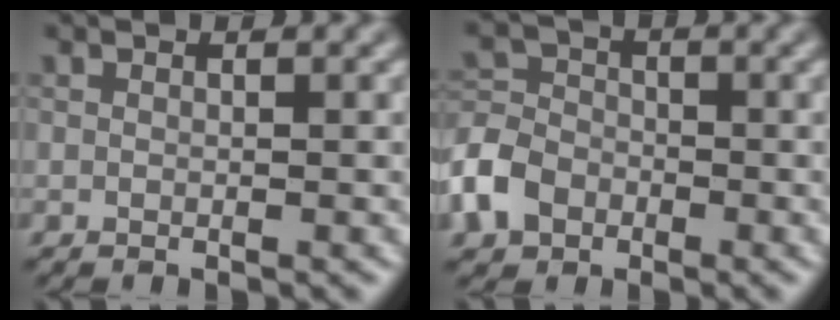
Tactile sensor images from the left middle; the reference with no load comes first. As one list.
[{"total": 5.3, "force": [-2.6, 3.9, 2.2], "torque": [-0.056, 0.002, -0.068]}]